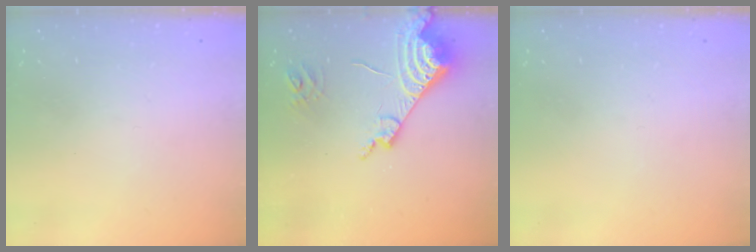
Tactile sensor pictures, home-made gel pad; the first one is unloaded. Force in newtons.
{"total": 13.6, "press": 13.6, "slide": 1.5}
{"total": 0.0}